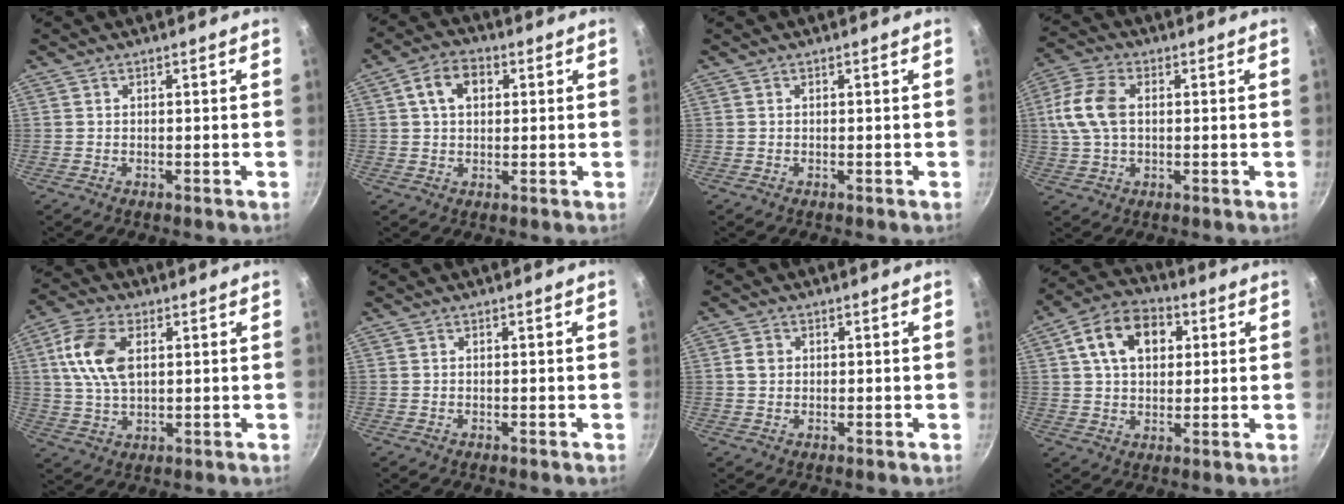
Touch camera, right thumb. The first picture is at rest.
{"total": 6.6, "force": [1.8, 4.7, 4.4], "torque": [-0.057, 0.010, 0.023]}
{"total": 0.0}
{"total": 10.2, "force": [1.3, 6.3, 7.8], "torque": [-0.161, 0.018, 0.016]}
{"total": 10.8, "force": [2.5, 6.3, 8.4], "torque": [-0.155, 0.005, 0.045]}
{"total": 0.0}
{"total": 2.5, "force": [0.4, 2.1, 1.2], "torque": [-0.012, 0.006, 0.005]}
{"total": 12.5, "force": [3.7, 8.6, 8.3], "torque": [-0.119, 0.011, 0.048]}